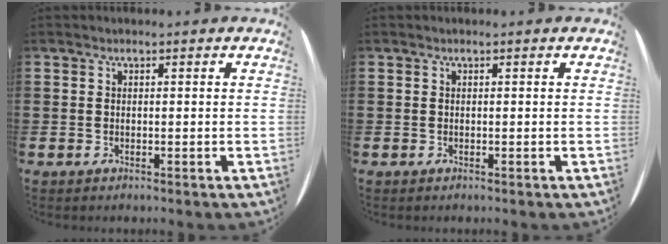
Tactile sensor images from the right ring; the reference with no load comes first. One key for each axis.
{"total": 0.0}